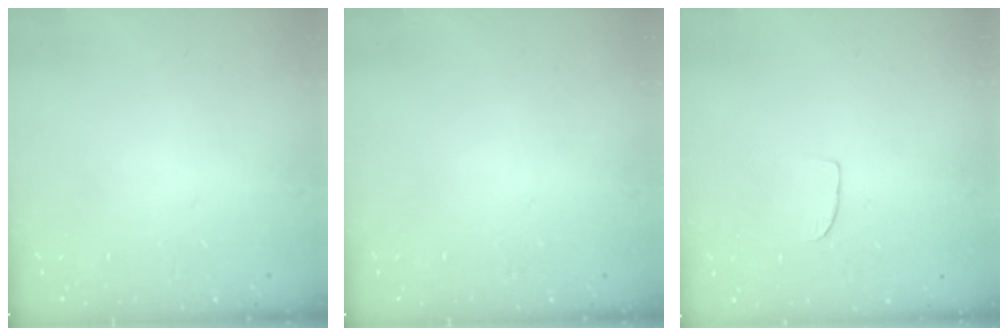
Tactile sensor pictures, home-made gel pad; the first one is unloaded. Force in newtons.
{"total": 0.0}
{"total": 5.4, "press": 5.3, "slide": 0.4}